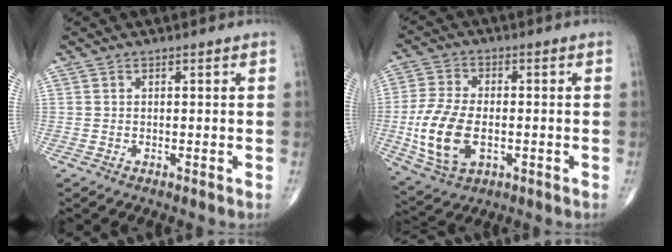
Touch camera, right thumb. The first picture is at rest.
{"total": 13.1, "force": [-2.4, 7.6, 10.4], "torque": [-0.218, 0.000, -0.038]}